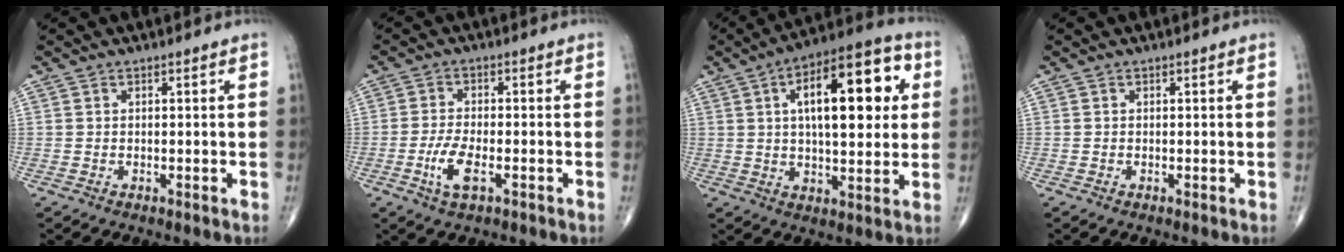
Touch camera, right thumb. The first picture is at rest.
{"total": 5.4, "force": [-2.2, 2.1, 4.5], "torque": [-0.098, 0.006, -0.039]}
{"total": 19.6, "force": [4.8, 8.2, 17.1], "torque": [-0.226, 0.011, 0.064]}
{"total": 0.0}